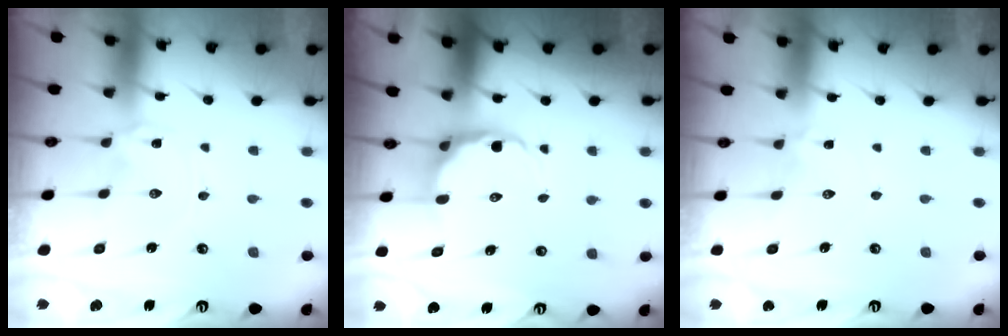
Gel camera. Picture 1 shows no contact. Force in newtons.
{"total": 7.1, "press": 7.0, "slide": 1.6}
{"total": 2.7, "press": 2.6, "slide": 0.5}